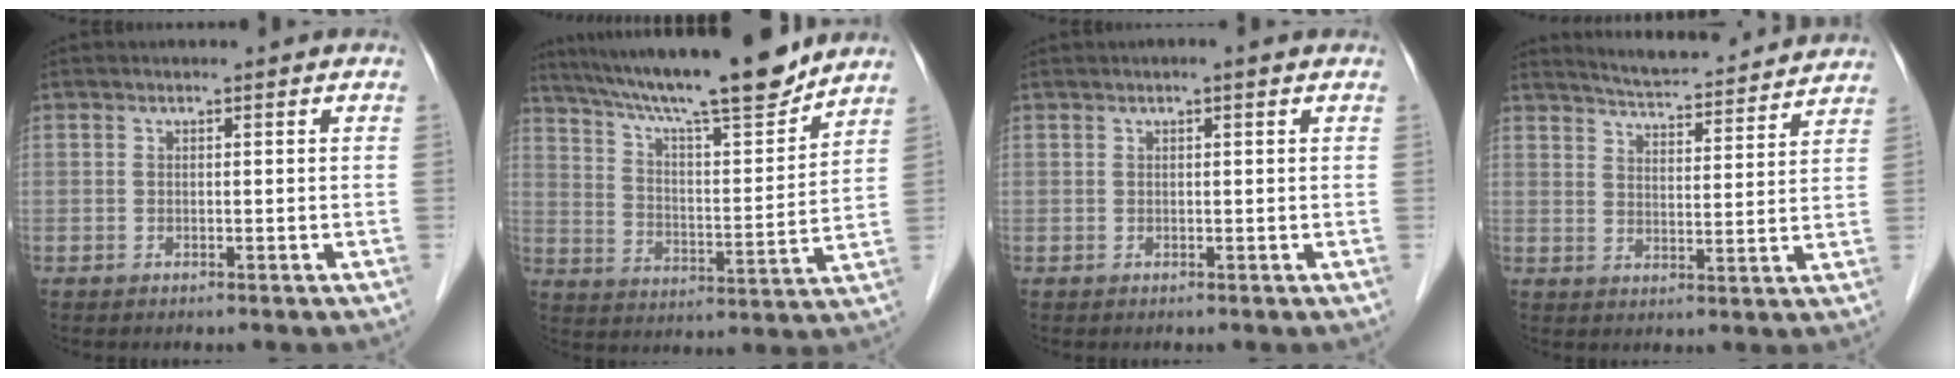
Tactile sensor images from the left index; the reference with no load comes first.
{"total": 18.5, "force": [15.9, 0.8, 9.6], "torque": [-0.160, 0.001, 0.251]}
{"total": 1.1, "force": [0.4, 0.0, 1.1], "torque": [-0.018, 0.008, 0.004]}
{"total": 14.5, "force": [13.8, 1.6, 4.4], "torque": [-0.066, 0.003, 0.181]}